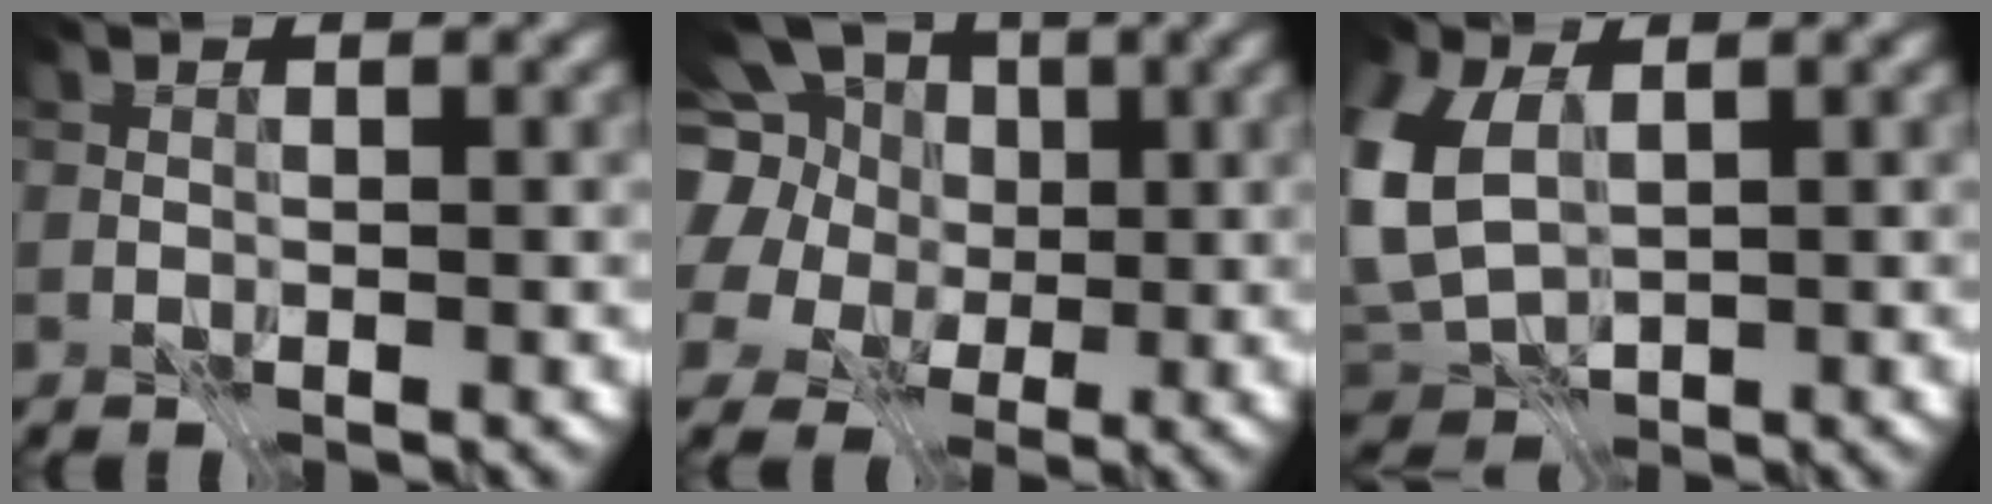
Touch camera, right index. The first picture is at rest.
{"total": 15.5, "force": [5.4, 12.2, 8.0], "torque": [-0.188, 0.034, 0.066]}
{"total": 6.7, "force": [1.0, 4.3, 5.0], "torque": [-0.142, 0.001, 0.015]}